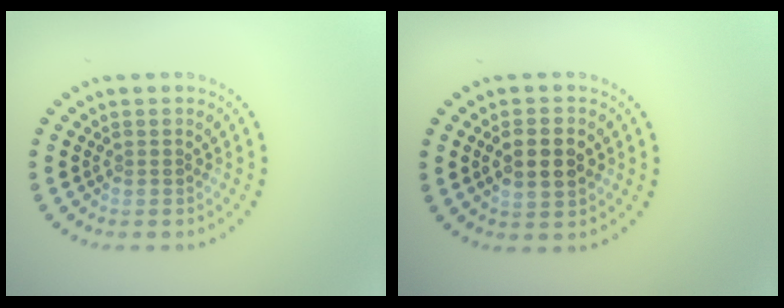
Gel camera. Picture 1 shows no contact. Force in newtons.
{"total": 3.4, "press": 3.4, "slide": 0.3}